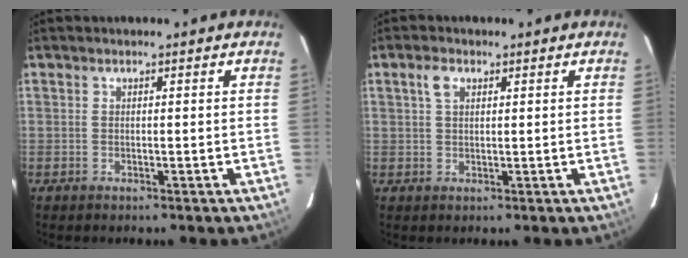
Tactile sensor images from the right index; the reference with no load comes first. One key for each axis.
{"total": 2.6, "fx": 1.2, "fy": 1.5, "fz": 1.8, "tx": -0.035, "ty": 0.007, "tz": 0.022}